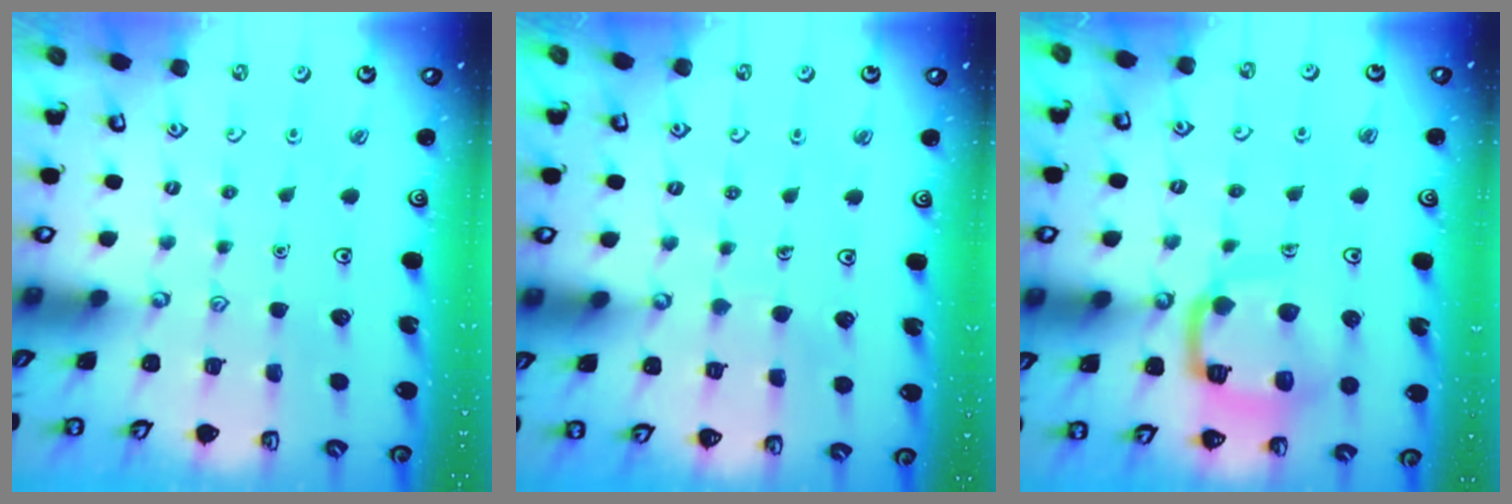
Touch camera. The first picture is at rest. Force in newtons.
{"total": 2.3, "press": 2.3, "slide": 0.1}
{"total": 14.1, "press": 14.0, "slide": 1.7}